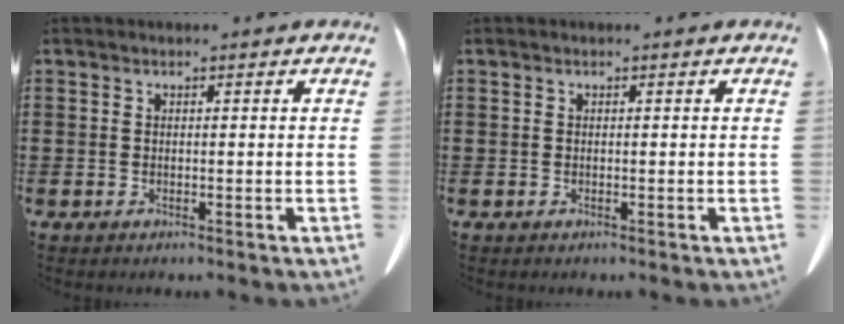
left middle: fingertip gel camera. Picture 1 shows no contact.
{"total": 0.0}